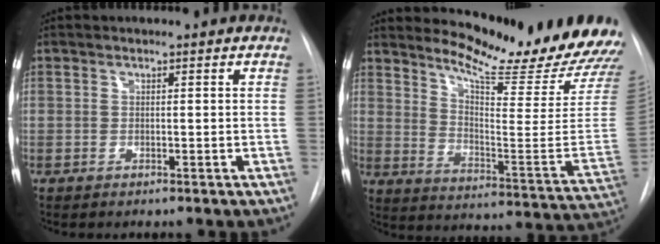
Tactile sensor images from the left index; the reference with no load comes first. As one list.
[{"total": 20.6, "force": [19.1, 1.2, 7.6], "torque": [-0.123, -0.119, 0.249]}]